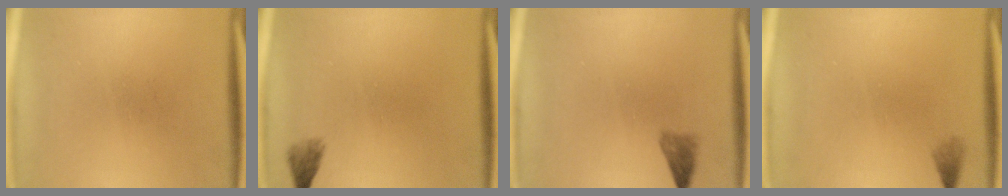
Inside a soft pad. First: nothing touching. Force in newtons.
{"total": 1.5}
{"total": 1.7}
{"total": 1.0}